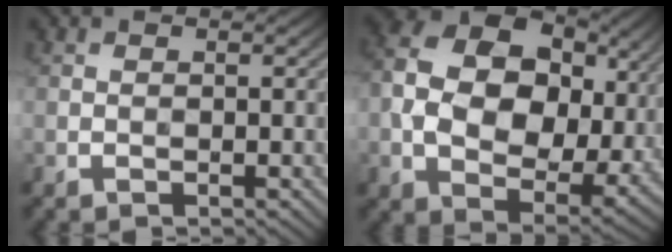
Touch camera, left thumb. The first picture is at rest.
{"total": 14.1, "force": [1.9, 10.1, 9.7], "torque": [-0.195, 0.001, 0.035]}